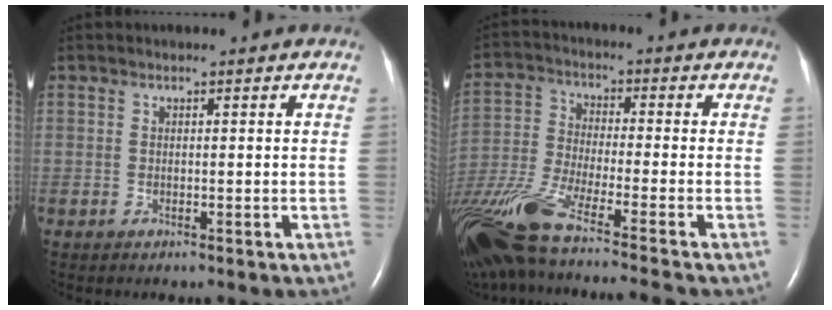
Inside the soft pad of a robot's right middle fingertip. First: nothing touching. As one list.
[{"total": 18.9, "force": [-14.8, -0.2, 11.9], "torque": [-0.277, -0.048, -0.273]}]